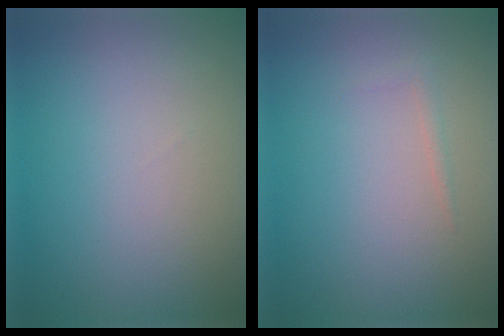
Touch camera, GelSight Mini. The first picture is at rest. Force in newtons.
{"total": 0.6, "press": 0.6, "slide": 0.0}